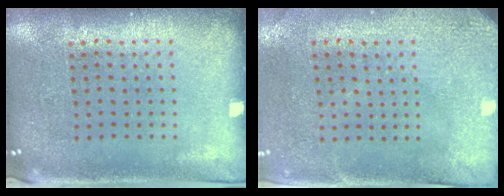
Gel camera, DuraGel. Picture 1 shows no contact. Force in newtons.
{"total": 3.1, "press": 2.4, "slide": 1.9}